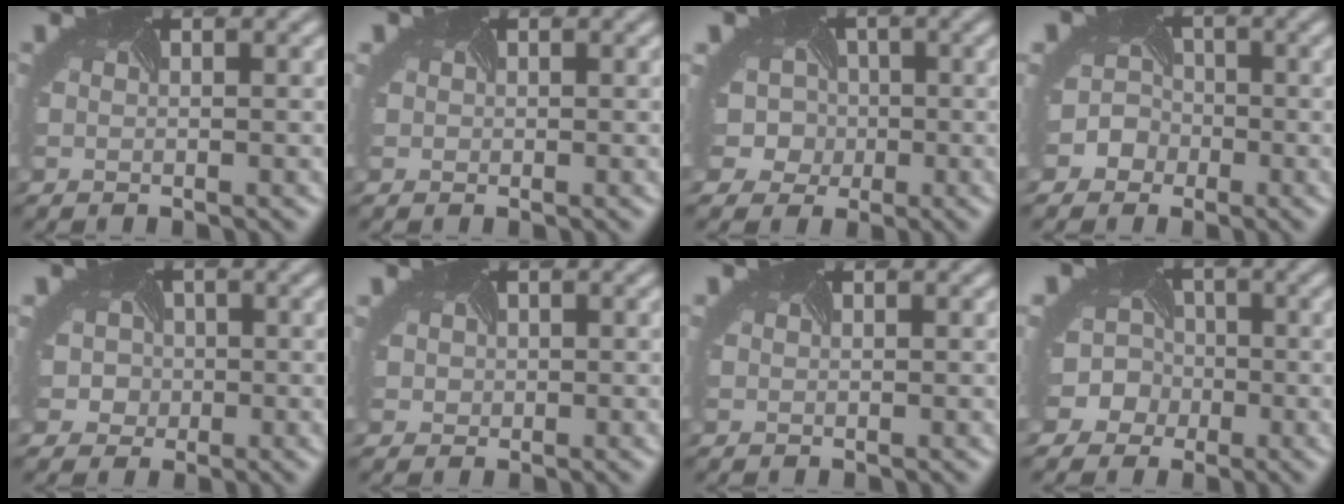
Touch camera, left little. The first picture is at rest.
{"total": 1.3, "force": [0.3, 1.3, 0.2], "torque": [0.001, 0.009, -0.006]}
{"total": 8.5, "force": [0.5, 7.9, 3.1], "torque": [-0.060, 0.027, -0.046]}
{"total": 5.8, "force": [-1.9, 5.4, 1.0], "torque": [-0.013, 0.015, -0.068]}
{"total": 4.5, "force": [-0.1, 4.4, 0.9], "torque": [-0.011, 0.023, -0.038]}
{"total": 1.5, "force": [0.5, 1.4, -0.3], "torque": [0.007, 0.012, -0.001]}
{"total": 0.0}
{"total": 9.1, "force": [-1.7, 8.6, 2.4], "torque": [-0.070, 0.015, -0.075]}